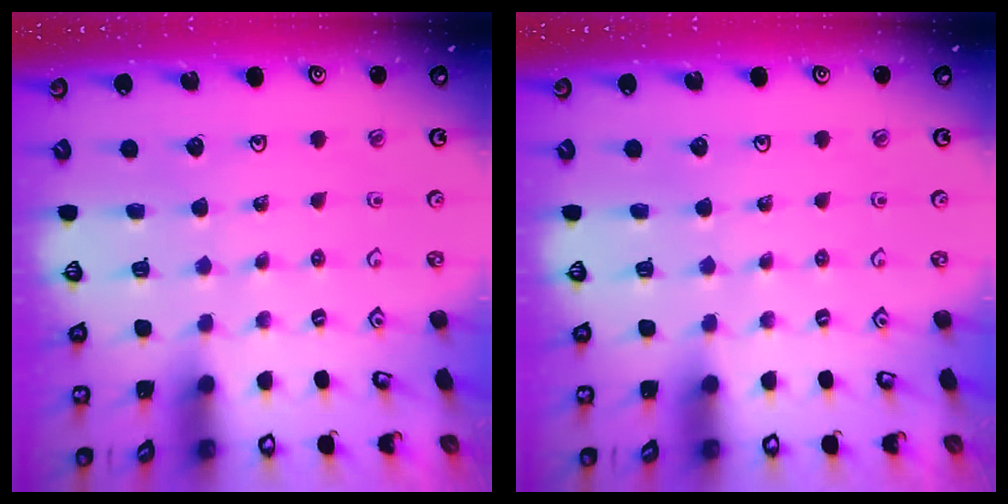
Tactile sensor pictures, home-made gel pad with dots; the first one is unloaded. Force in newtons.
{"total": 0.0}